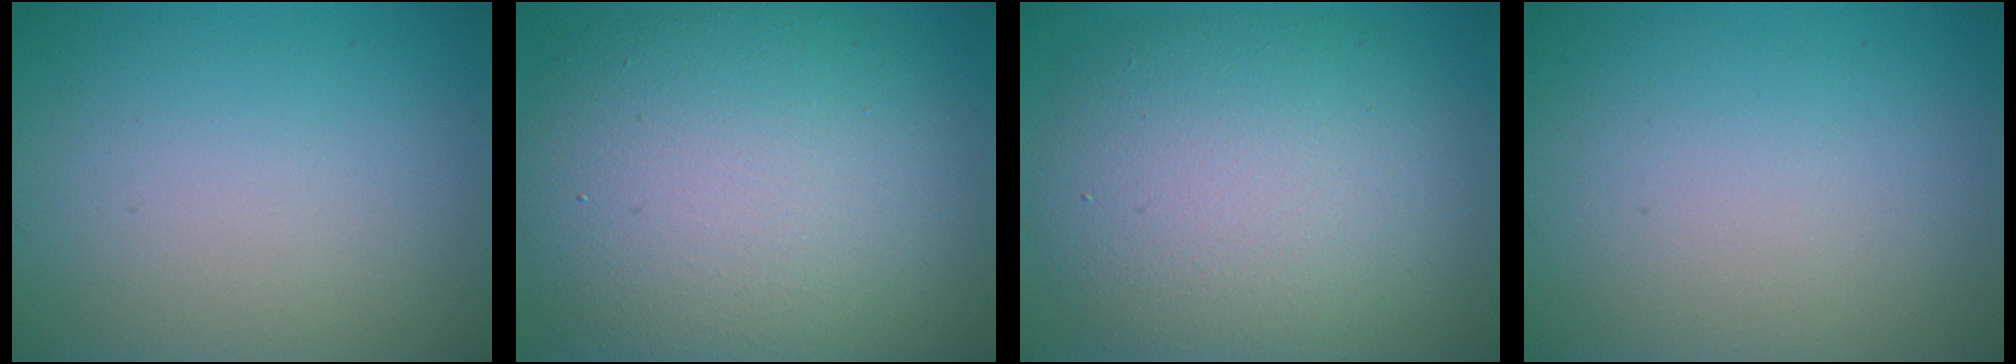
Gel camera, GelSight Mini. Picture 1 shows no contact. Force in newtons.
{"total": 13.5, "press": 13.4, "slide": 0.5}
{"total": 10.1, "press": 10.0, "slide": 0.6}
{"total": 0.0}